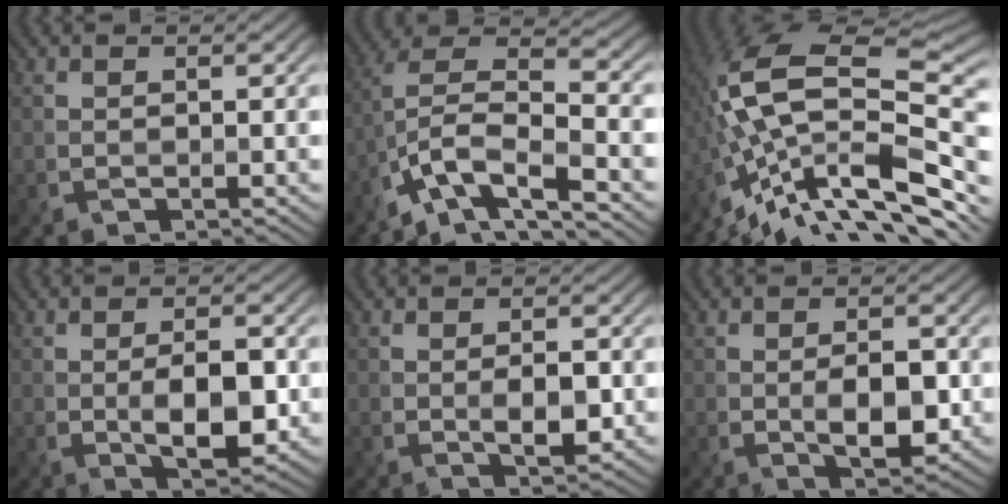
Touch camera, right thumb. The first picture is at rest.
{"total": 10.7, "force": [-5.8, 3.7, 8.2], "torque": [-0.157, 0.002, -0.107]}
{"total": 16.5, "force": [-6.0, 7.0, 13.7], "torque": [-0.281, 0.012, -0.108]}
{"total": 5.6, "force": [-0.8, 2.4, 5.0], "torque": [-0.087, -0.009, -0.004]}
{"total": 2.8, "force": [-0.3, 1.1, 2.6], "torque": [-0.047, -0.005, 0.000]}
{"total": 4.5, "force": [-0.6, 2.2, 3.9], "torque": [-0.068, -0.008, -0.003]}